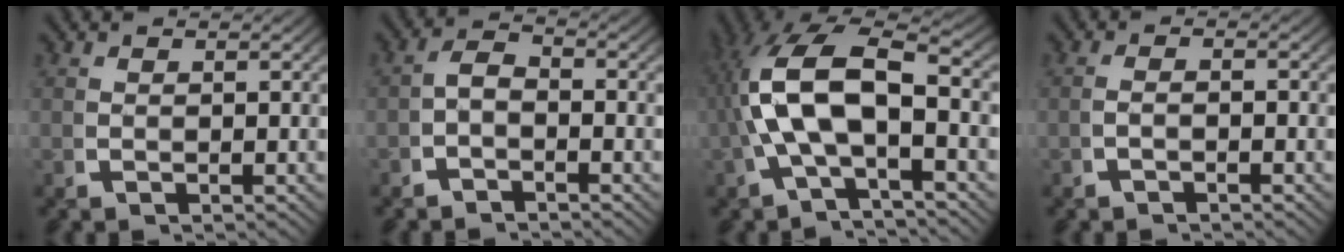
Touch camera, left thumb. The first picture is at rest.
{"total": 2.5, "force": [-1.2, 1.6, 1.5], "torque": [-0.023, -0.005, -0.024]}
{"total": 10.8, "force": [-0.1, 6.2, 8.8], "torque": [-0.193, -0.021, 0.004]}
{"total": 1.1, "force": [-1.0, 0.1, 0.4], "torque": [-0.009, 0.001, -0.018]}